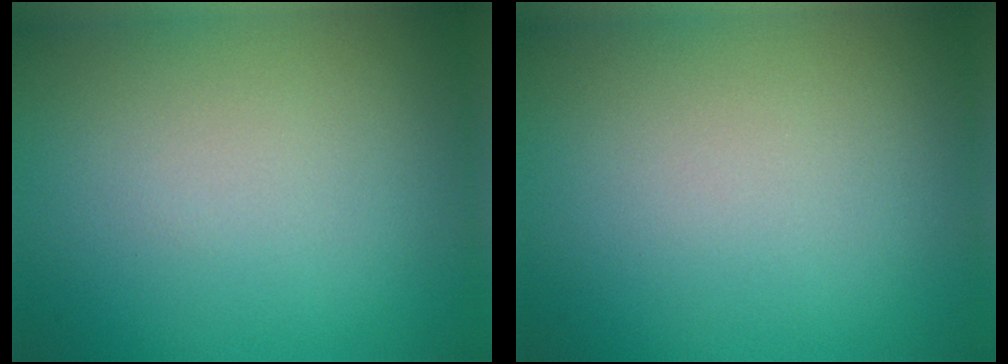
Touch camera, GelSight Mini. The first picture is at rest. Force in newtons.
{"total": 0.0}